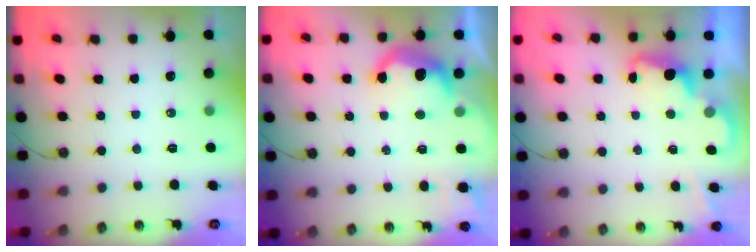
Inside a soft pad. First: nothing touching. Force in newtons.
{"total": 10.4, "press": 10.4, "slide": 0.7}
{"total": 2.5, "press": 2.4, "slide": 0.5}